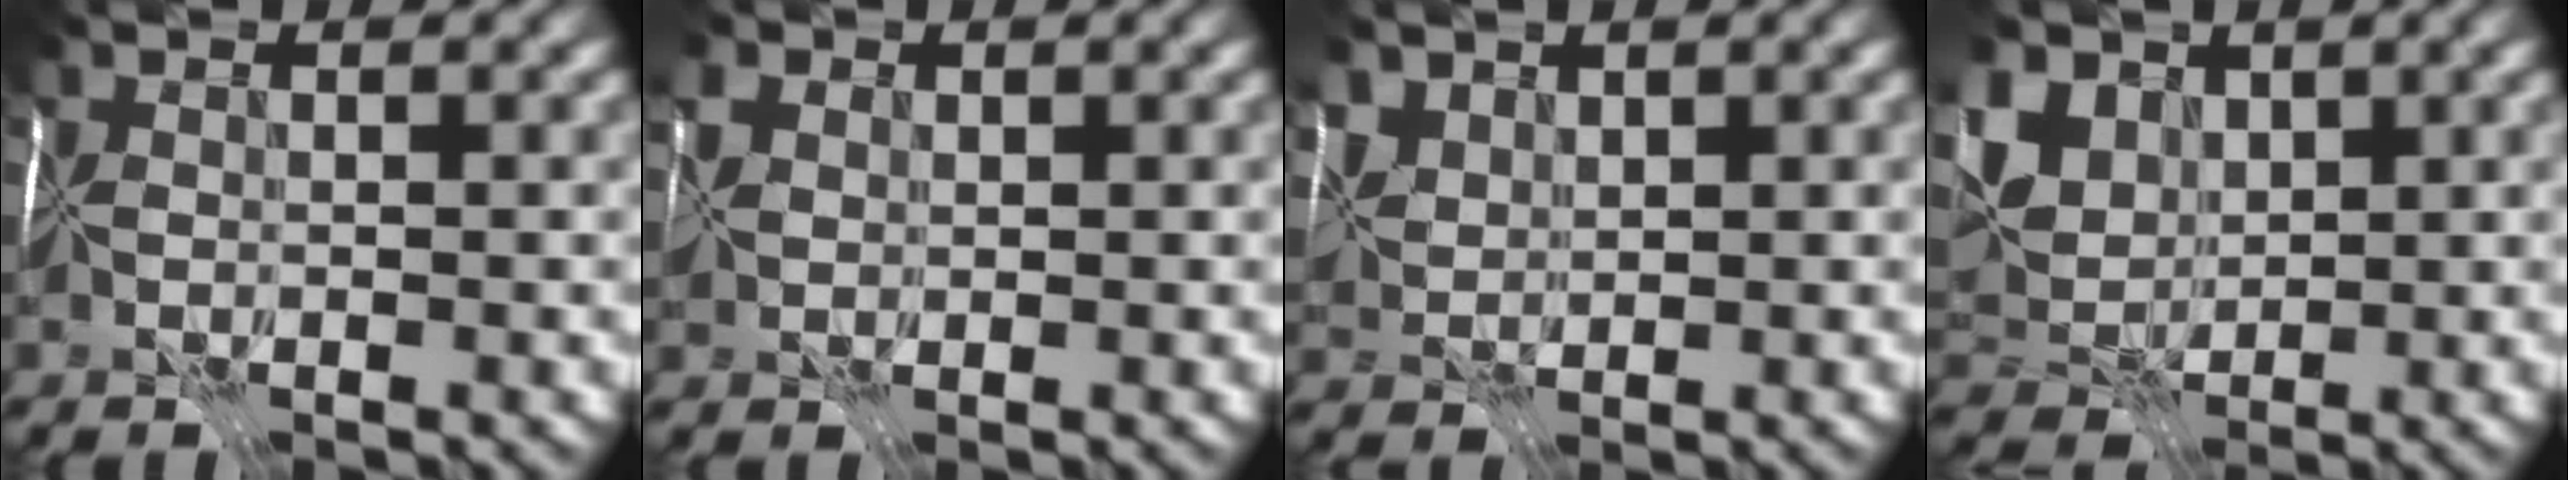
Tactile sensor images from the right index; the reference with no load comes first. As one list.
[{"total": 2.3, "force": [0.9, 1.7, 1.3], "torque": [-0.039, 0.007, 0.017]}, {"total": 2.3, "force": [2.0, 0.9, 0.7], "torque": [-0.018, 0.001, 0.040]}, {"total": 6.4, "force": [3.2, 4.3, 3.6], "torque": [-0.088, 0.015, 0.059]}]